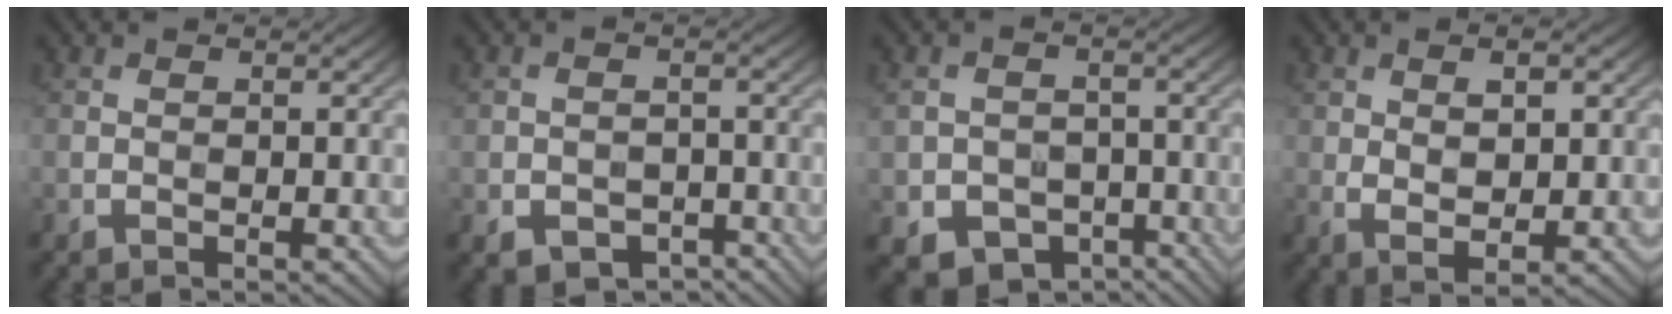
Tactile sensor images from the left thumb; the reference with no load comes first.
{"total": 4.4, "force": [-2.4, 2.9, 2.2], "torque": [-0.038, -0.008, -0.037]}
{"total": 7.4, "force": [-3.3, 5.9, 2.8], "torque": [-0.065, -0.020, -0.050]}
{"total": 4.1, "force": [1.1, 1.8, 3.5], "torque": [-0.071, -0.005, 0.027]}